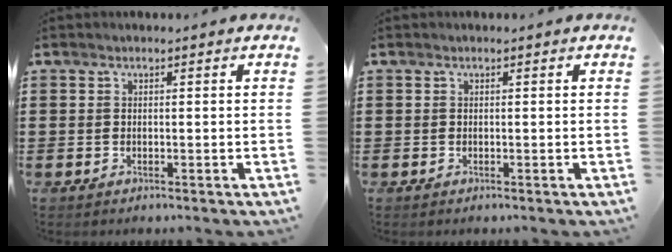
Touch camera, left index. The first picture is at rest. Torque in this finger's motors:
{"motor_torque": [0.00, 0.00, 0.00, -0.01]}